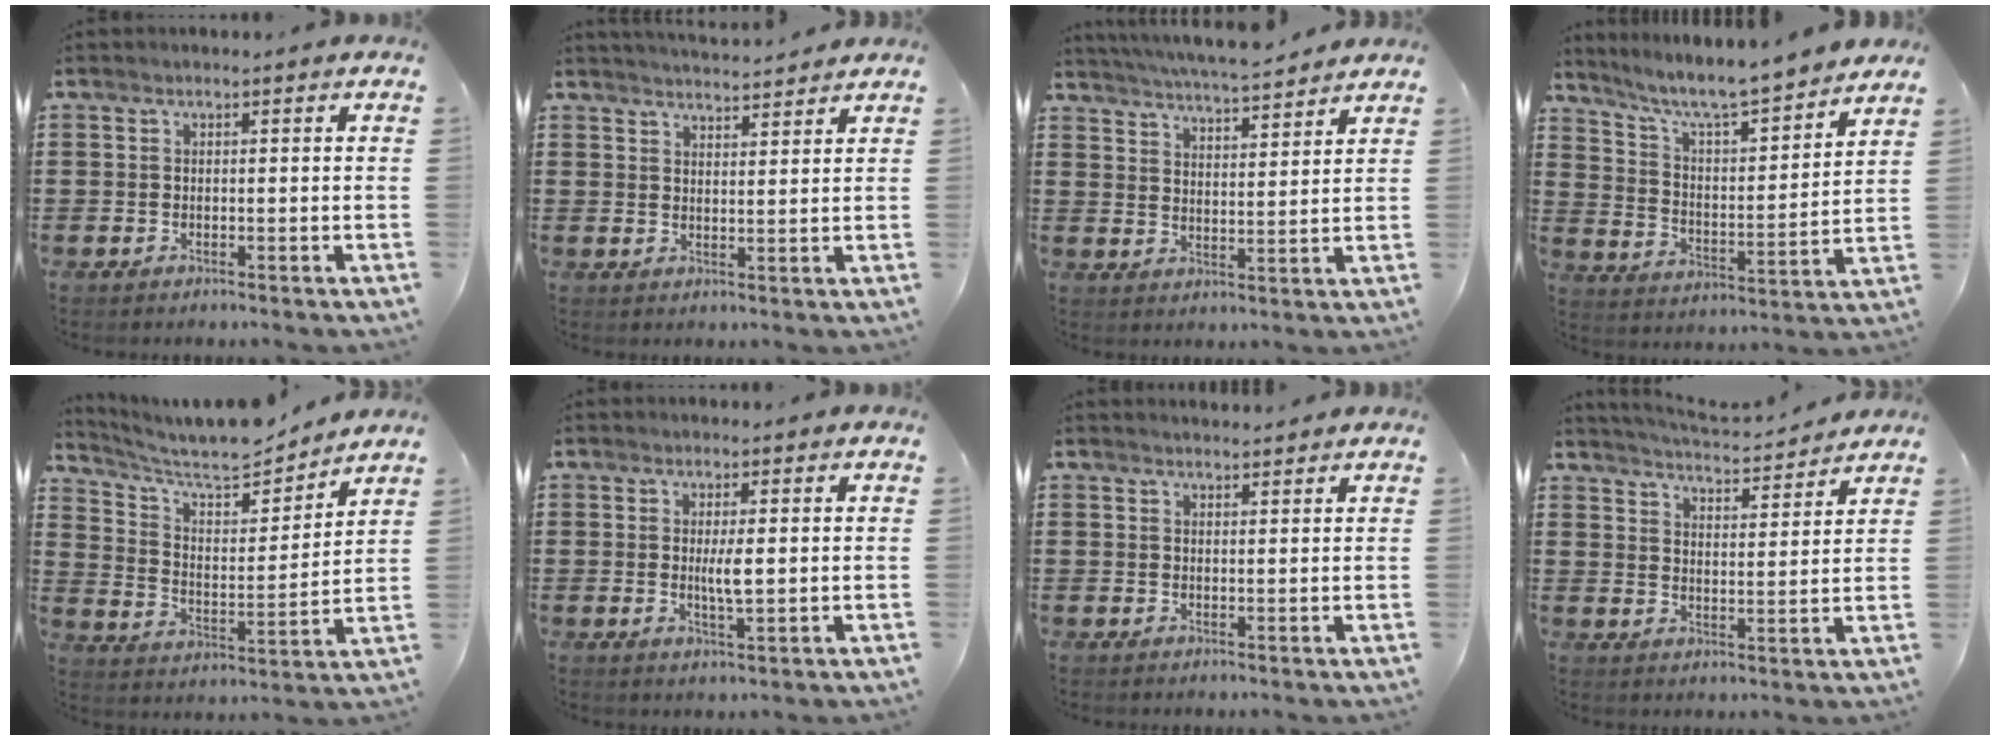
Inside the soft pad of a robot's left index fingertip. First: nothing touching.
{"total": 3.0, "force": [3.0, -0.1, 0.2], "torque": [-0.013, -0.011, 0.054]}
{"total": 4.9, "force": [4.7, -0.1, 1.1], "torque": [-0.042, -0.029, 0.080]}
{"total": 6.7, "force": [6.0, 0.2, 3.0], "torque": [-0.083, -0.047, 0.097]}
{"total": 8.6, "force": [7.8, 1.6, 3.1], "torque": [-0.095, -0.053, 0.135]}
{"total": 3.3, "force": [0.3, 0.5, 3.2], "torque": [-0.061, -0.004, 0.005]}
{"total": 1.3, "force": [1.3, 0.1, 0.1], "torque": [-0.004, 0.002, 0.026]}
{"total": 4.0, "force": [4.0, -0.3, 0.7], "torque": [-0.033, -0.029, 0.065]}